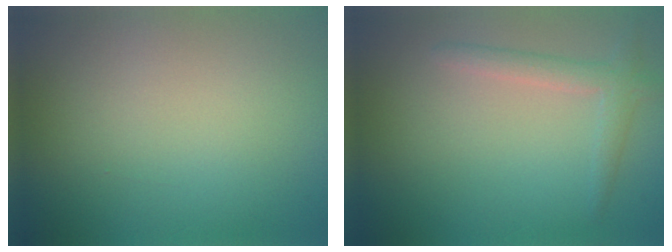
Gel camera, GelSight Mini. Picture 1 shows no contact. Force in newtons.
{"total": 2.2, "press": 2.2, "slide": 0.1}